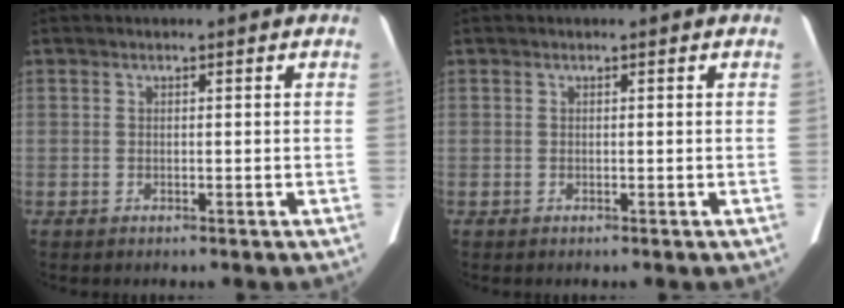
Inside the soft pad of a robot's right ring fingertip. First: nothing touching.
{"total": 0.0}